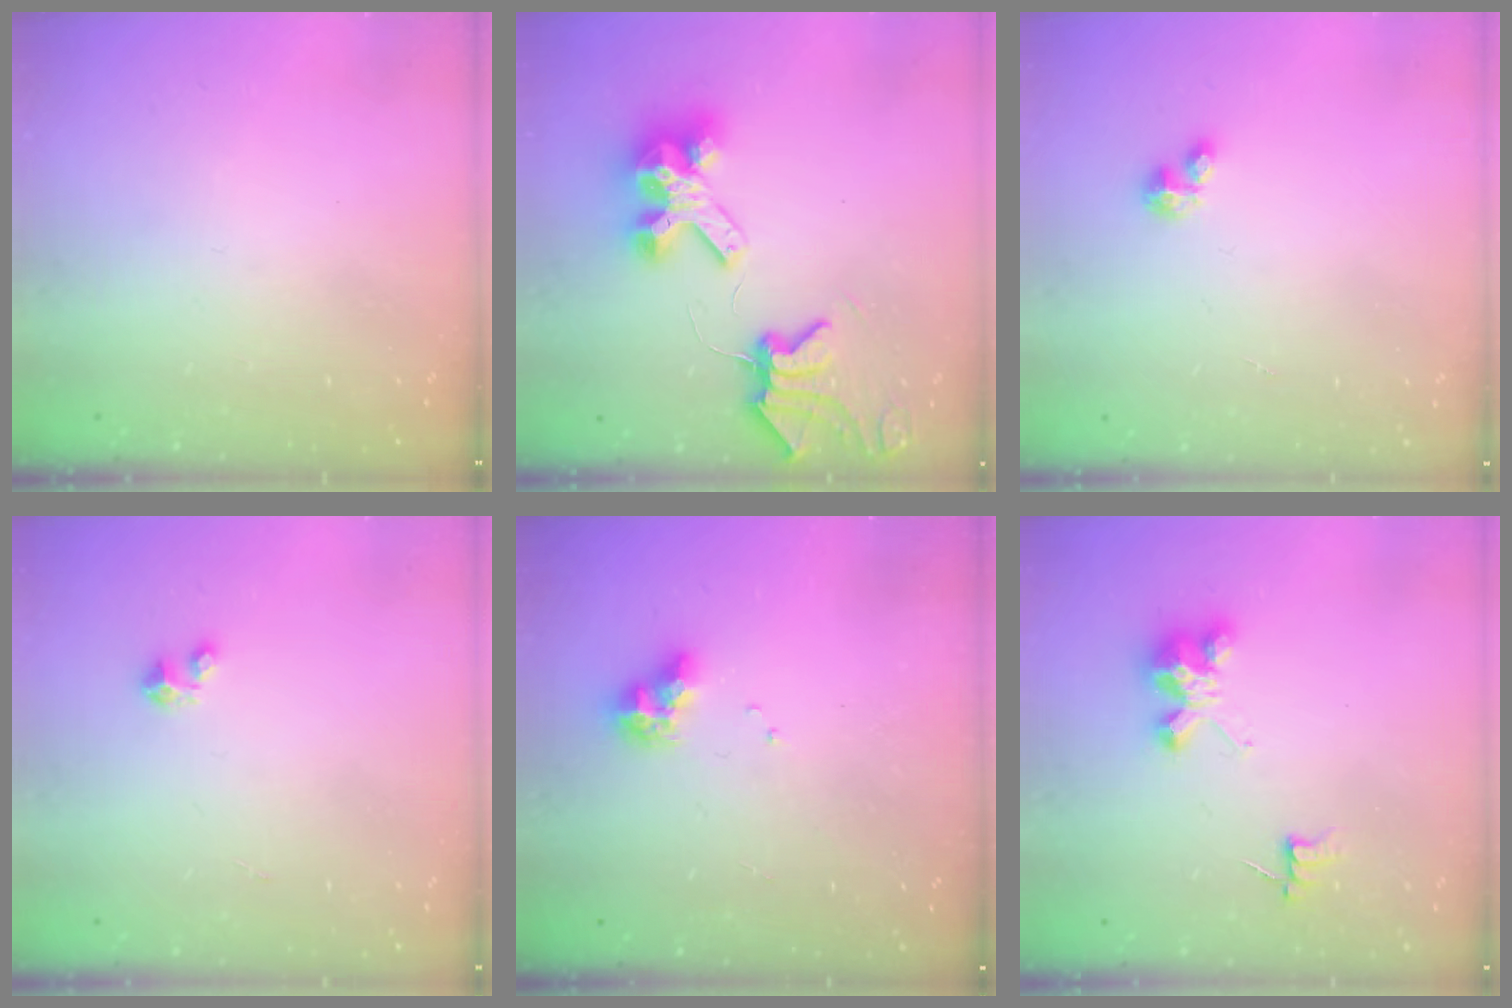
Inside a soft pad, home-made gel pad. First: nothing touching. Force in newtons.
{"total": 8.9, "press": 8.8, "slide": 1.1}
{"total": 2.1, "press": 2.1, "slide": 0.2}
{"total": 2.1, "press": 2.1, "slide": 0.1}
{"total": 8.3, "press": 8.3, "slide": 1.1}
{"total": 4.6, "press": 4.6, "slide": 0.3}